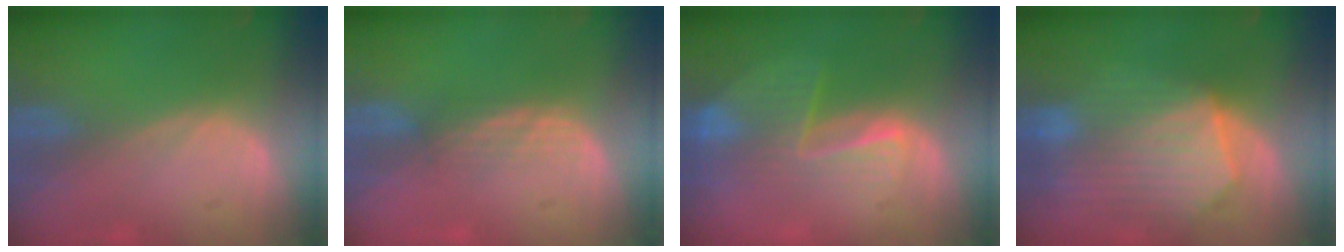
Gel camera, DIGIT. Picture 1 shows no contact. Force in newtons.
{"total": 2.2, "press": 2.2, "slide": 0.4}
{"total": 8.2, "press": 7.1, "slide": 4.3}
{"total": 10.4, "press": 9.1, "slide": 5.1}